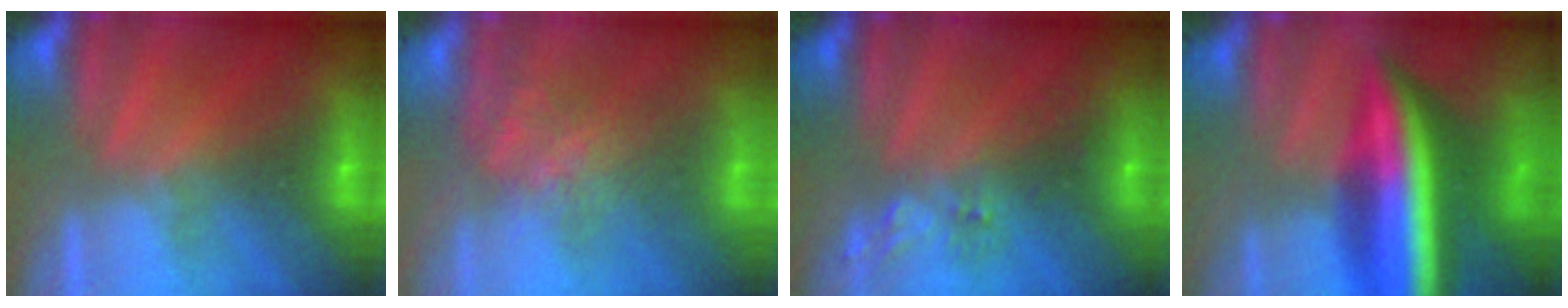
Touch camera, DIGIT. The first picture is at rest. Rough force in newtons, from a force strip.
{"total": 4.5}
{"total": 2.6}
{"total": 9.0}